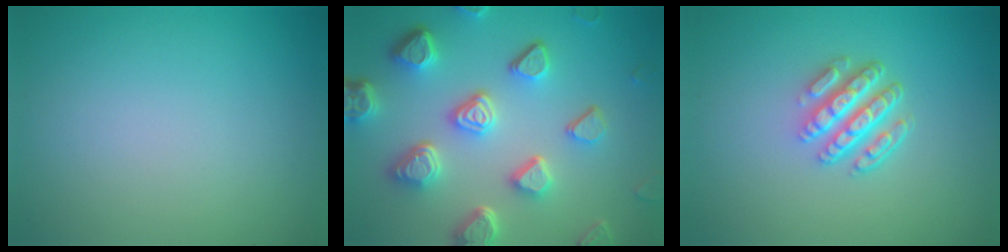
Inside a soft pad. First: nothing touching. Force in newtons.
{"total": 7.1, "press": 5.5, "slide": 4.4}
{"total": 4.6, "press": 3.4, "slide": 3.1}